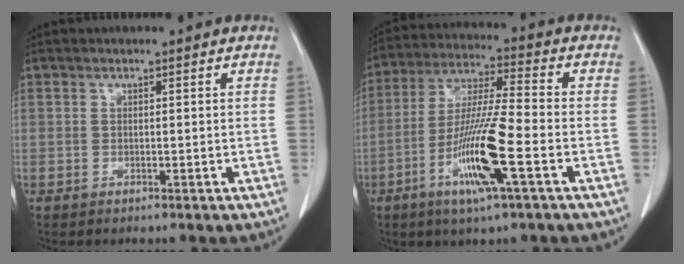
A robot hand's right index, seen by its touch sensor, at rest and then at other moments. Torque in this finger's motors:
{"motor_torque": [1.92, -0.21, 0.41, 0.15]}